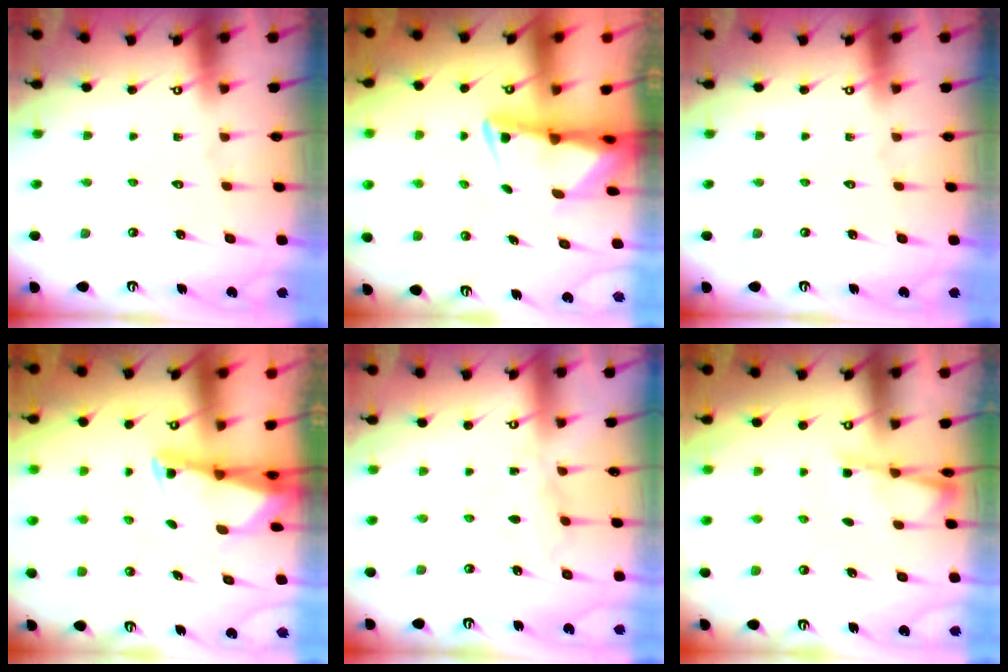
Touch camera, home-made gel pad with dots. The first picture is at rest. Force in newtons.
{"total": 3.9, "press": 3.8, "slide": 1.0}
{"total": 0.0}
{"total": 2.7, "press": 2.7, "slide": 0.2}
{"total": 3.9, "press": 3.9, "slide": 0.4}
{"total": 3.9, "press": 3.9, "slide": 0.4}